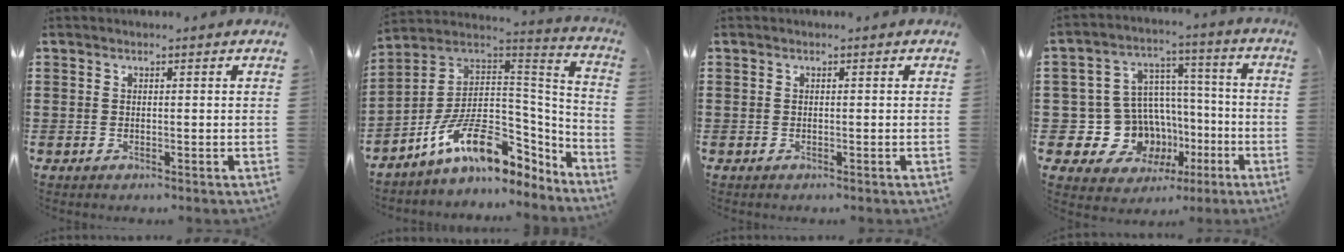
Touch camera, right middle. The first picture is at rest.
{"total": 12.9, "force": [-6.8, 5.9, 9.2], "torque": [-0.179, -0.003, -0.127]}
{"total": 0.0}
{"total": 12.7, "force": [-4.1, 11.3, 4.1], "torque": [-0.104, -0.002, -0.060]}